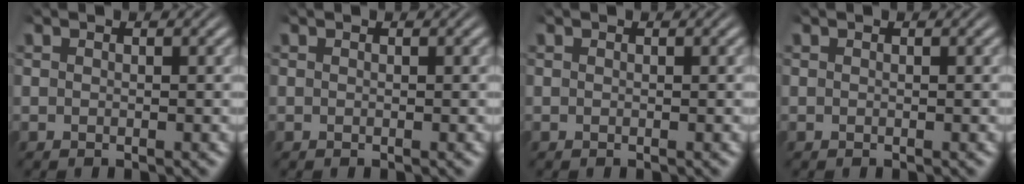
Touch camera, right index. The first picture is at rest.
{"total": 0.0}
{"total": 0.0}
{"total": 0.0}